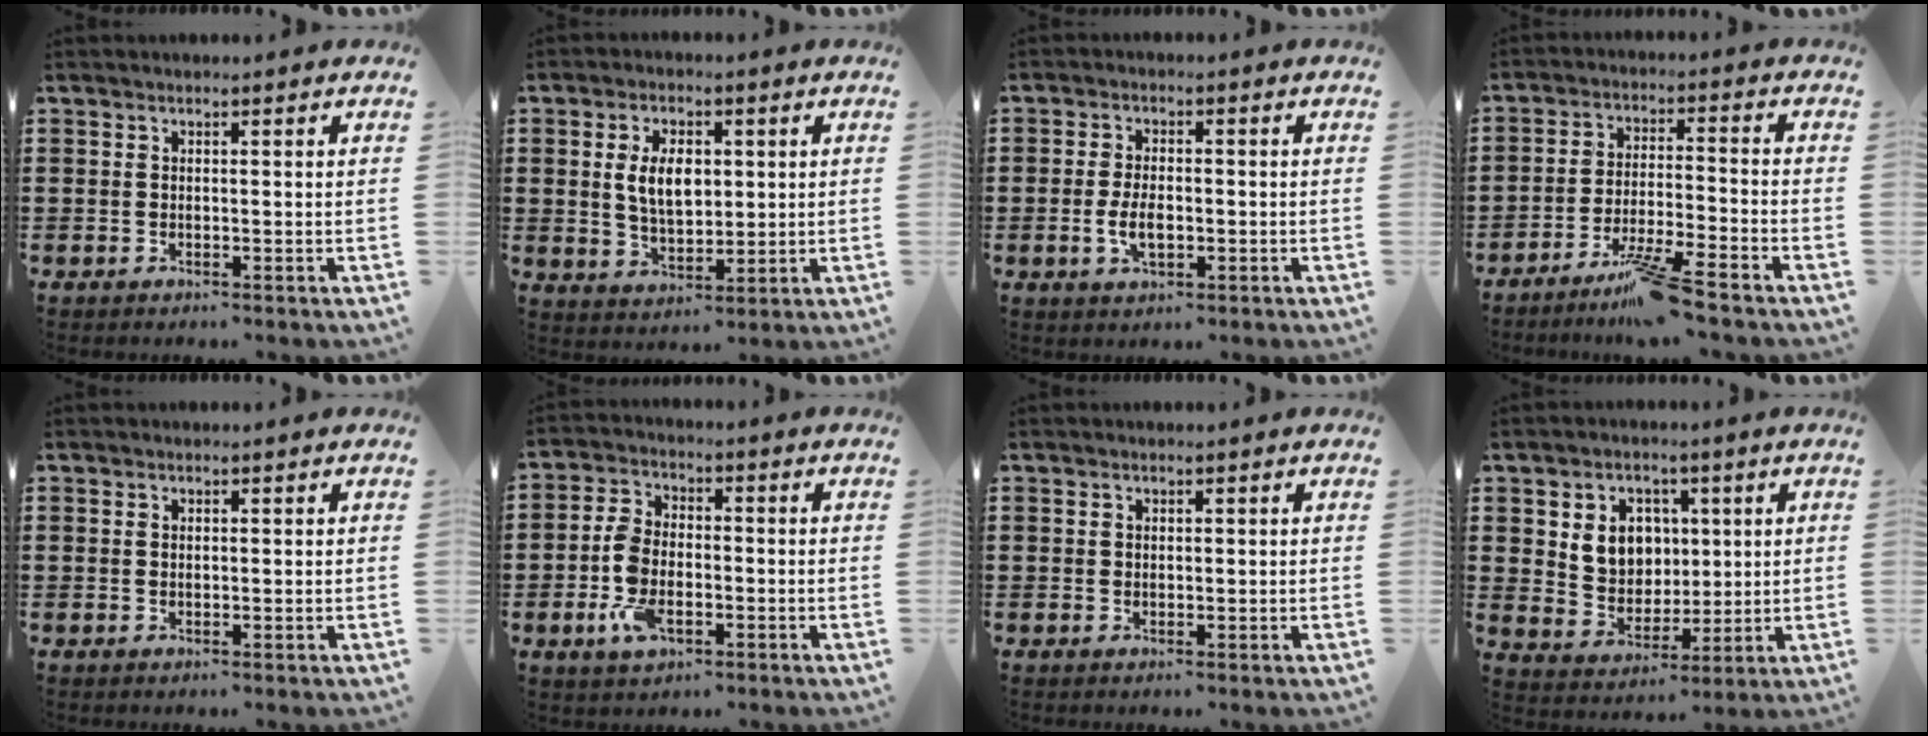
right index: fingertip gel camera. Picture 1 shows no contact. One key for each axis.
{"total": 6.6, "fx": 1.0, "fy": 3.9, "fz": 5.2, "tx": -0.101, "ty": 0.006, "tz": 0.008}
{"total": 4.3, "fx": -0.9, "fy": 2.2, "fz": 3.6, "tx": -0.079, "ty": -0.001, "tz": -0.019}
{"total": 7.7, "fx": -6.3, "fy": -0.3, "fz": 4.4, "tx": -0.087, "ty": -0.010, "tz": -0.120}
{"total": 0.5, "fx": 0.2, "fy": 0.4, "fz": 0.1, "tx": -0.004, "ty": 0.003, "tz": 0.005}
{"total": 6.6, "fx": -2.1, "fy": 4.0, "fz": 4.8, "tx": -0.127, "ty": 0.000, "tz": -0.047}
{"total": 0.7, "fx": 0.3, "fy": 0.6, "fz": 0.0, "tx": -0.001, "ty": 0.005, "tz": 0.007}
{"total": 7.0, "fx": 1.9, "fy": 6.2, "fz": 2.6, "tx": -0.063, "ty": 0.016, "tz": 0.031}